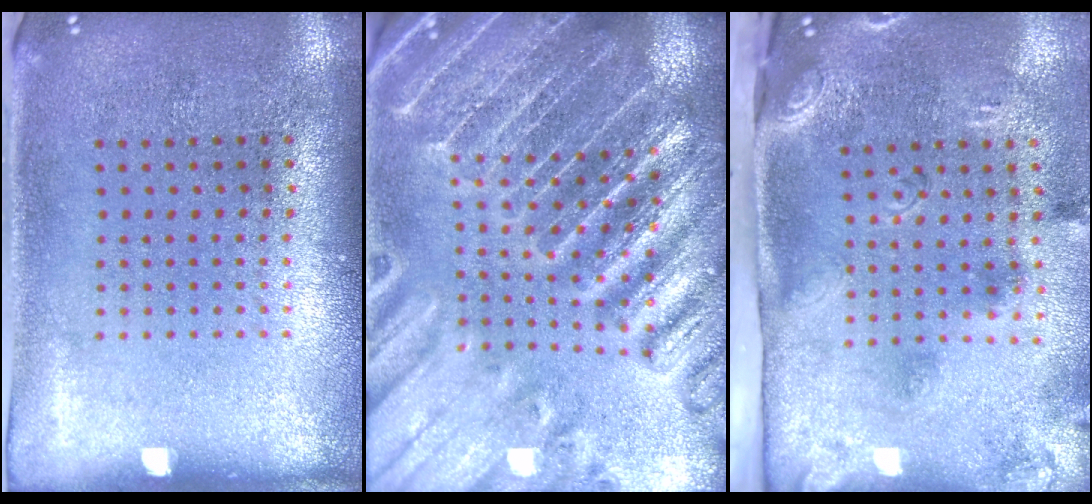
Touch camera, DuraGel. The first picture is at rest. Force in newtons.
{"total": 4.4, "press": 4.0, "slide": 1.6}
{"total": 3.0, "press": 1.9, "slide": 2.3}